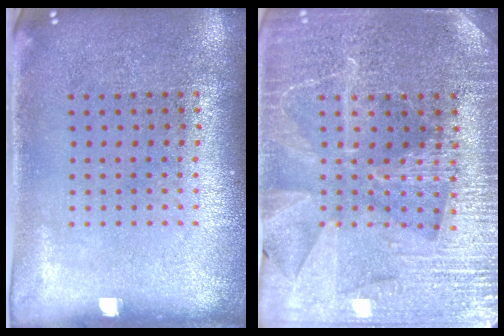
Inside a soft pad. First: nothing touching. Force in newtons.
{"total": 3.8, "press": 3.7, "slide": 1.2}